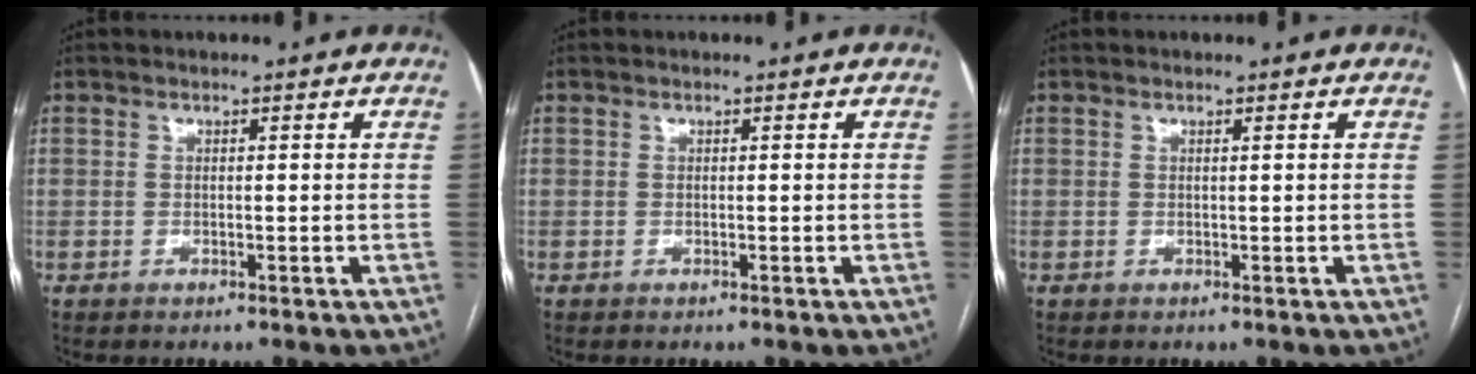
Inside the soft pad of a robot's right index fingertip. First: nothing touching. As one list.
[{"total": 0.0}, {"total": 0.0}]